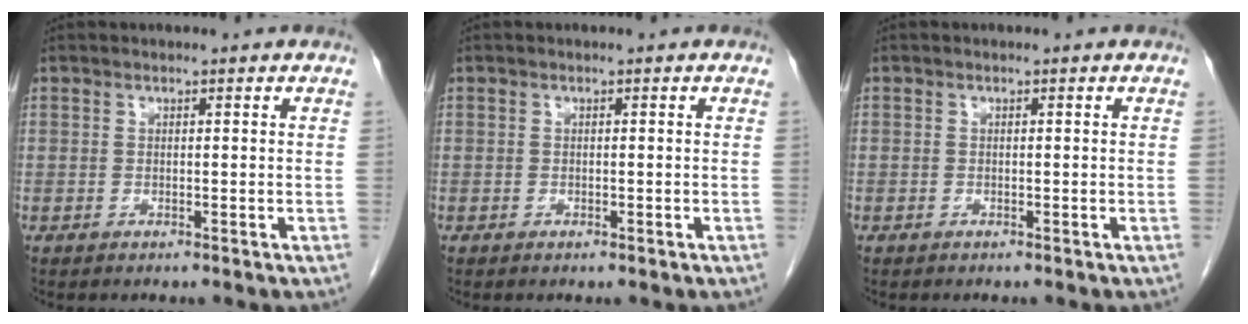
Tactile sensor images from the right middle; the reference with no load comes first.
{"total": 0.8, "force": [-0.4, 0.4, 0.5], "torque": [-0.009, 0.000, -0.002]}
{"total": 0.0}